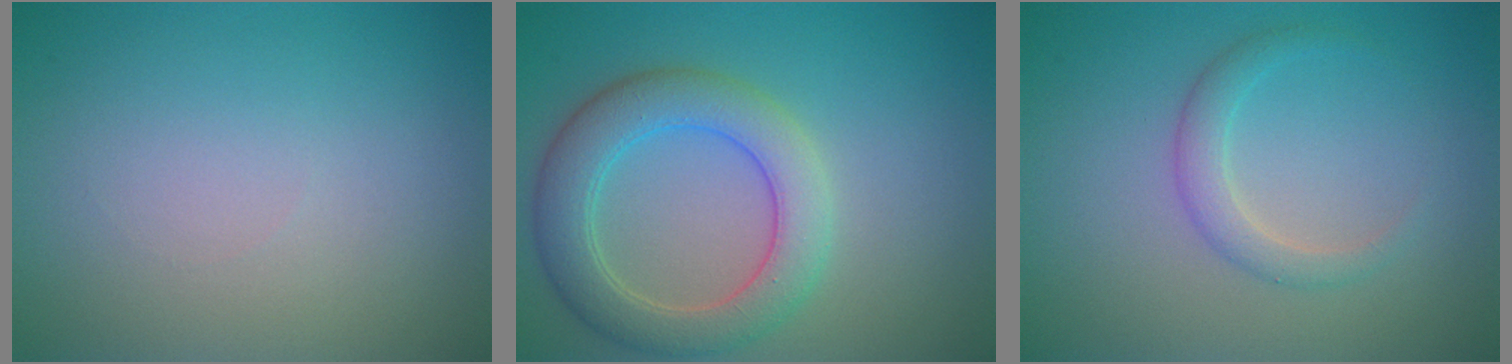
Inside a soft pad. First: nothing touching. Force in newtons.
{"total": 5.5, "press": 5.4, "slide": 0.3}
{"total": 2.0, "press": 2.0, "slide": 0.0}